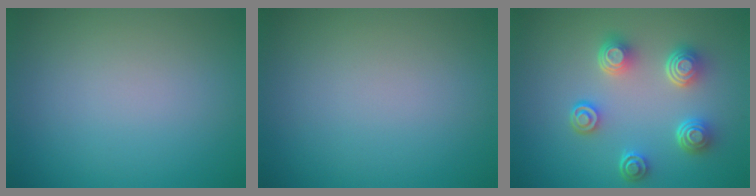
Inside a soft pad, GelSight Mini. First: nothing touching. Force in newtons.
{"total": 0.0}
{"total": 5.0, "press": 3.8, "slide": 3.3}